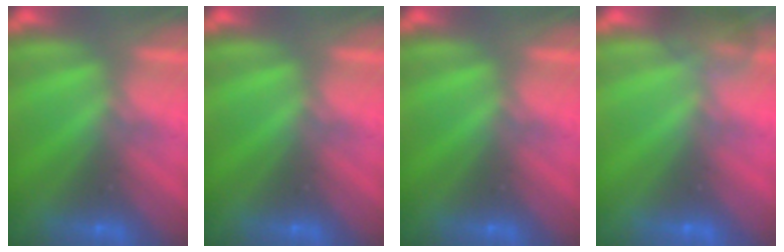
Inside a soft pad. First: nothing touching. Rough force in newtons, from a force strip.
{"total": 0.0}
{"total": 0.0}
{"total": 4.5}